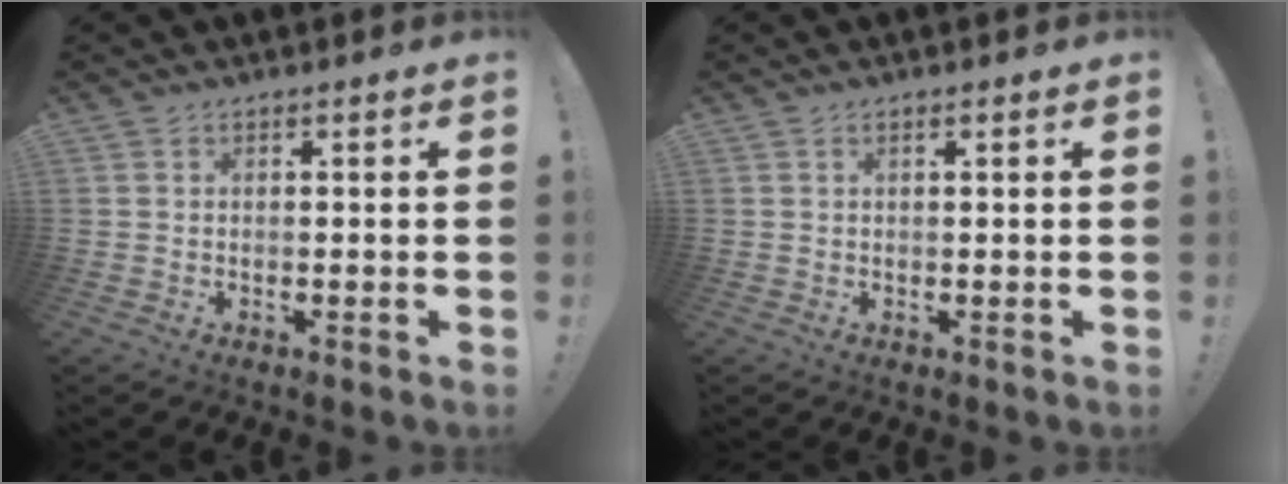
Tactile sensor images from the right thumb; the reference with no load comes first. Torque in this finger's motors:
{"motor_torque": [0.13, -0.23, 0.01, -0.02, 0.09]}